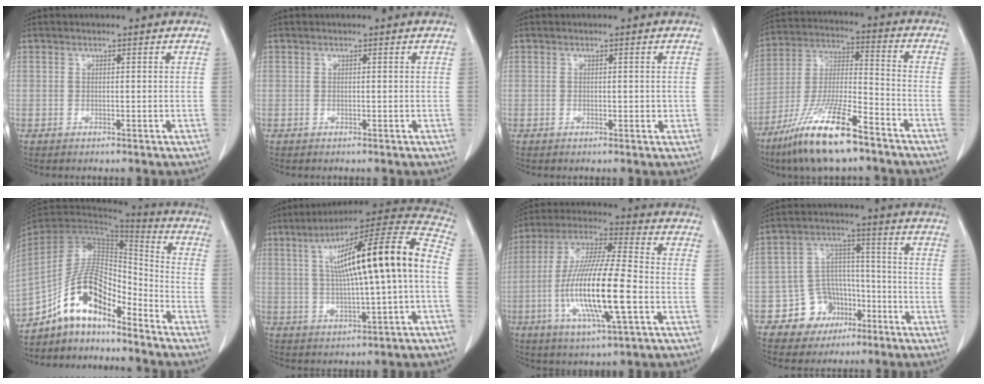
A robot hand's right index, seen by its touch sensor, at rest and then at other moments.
{"total": 0.0}
{"total": 1.4, "force": [0.0, 0.8, 1.1], "torque": [-0.011, 0.000, -0.001]}
{"total": 15.6, "force": [-10.4, 2.2, 11.5], "torque": [-0.239, -0.028, -0.193]}
{"total": 13.0, "force": [-9.8, 4.3, 7.5], "torque": [-0.141, 0.036, -0.181]}
{"total": 18.9, "force": [1.4, 1.6, 18.8], "torque": [-0.291, 0.040, 0.019]}
{"total": 17.4, "force": [-4.1, 1.9, 16.8], "torque": [-0.335, -0.015, -0.074]}
{"total": 8.8, "force": [-4.4, 7.3, 1.9], "torque": [-0.020, 0.027, -0.063]}